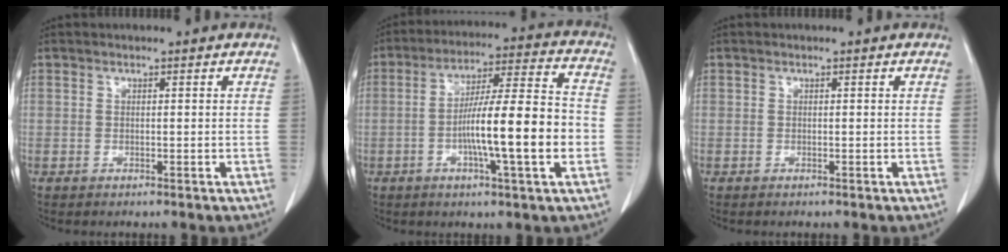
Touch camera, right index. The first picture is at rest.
{"total": 14.9, "force": [-3.1, 0.7, 14.6], "torque": [-0.236, 0.009, -0.051]}
{"total": 0.0}